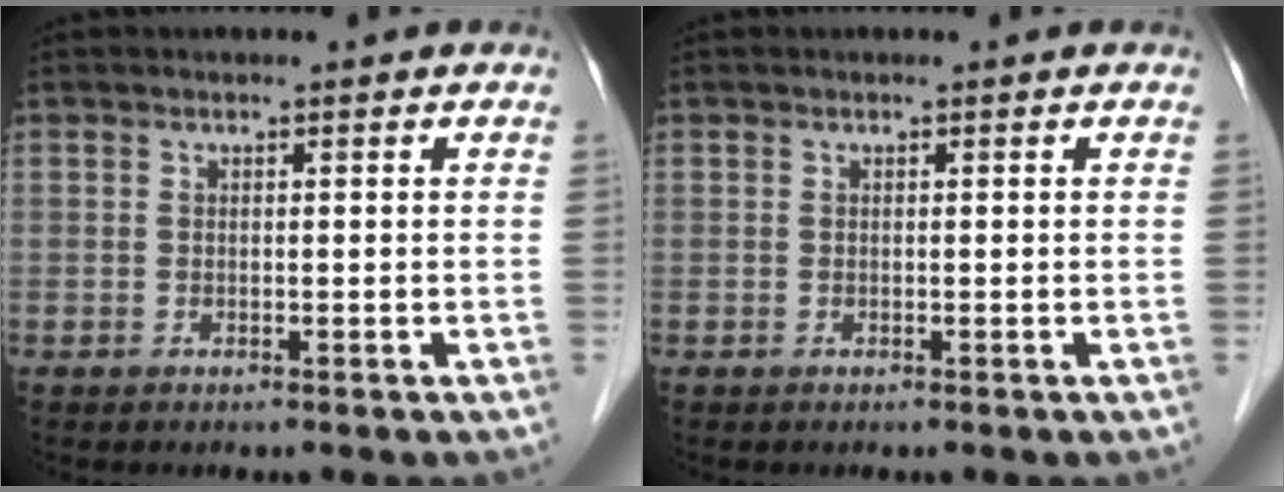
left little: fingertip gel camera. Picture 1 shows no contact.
{"total": 0.0}